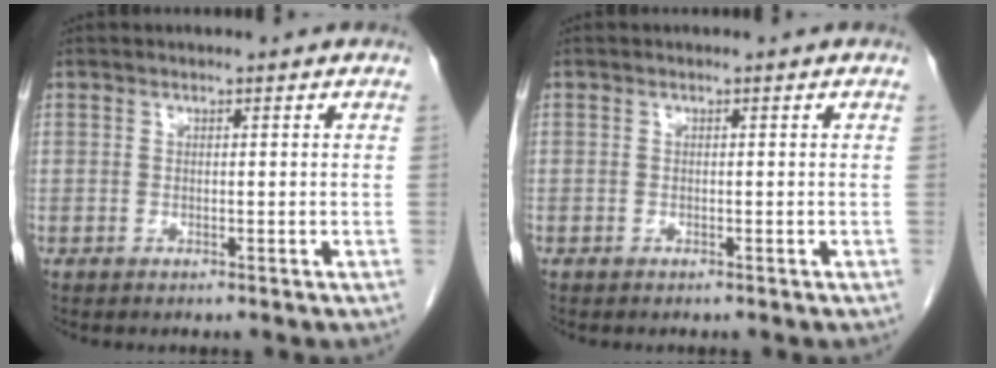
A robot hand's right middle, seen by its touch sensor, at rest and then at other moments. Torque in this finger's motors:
{"motor_torque": [0.62, -1.17, -0.26, -0.21]}